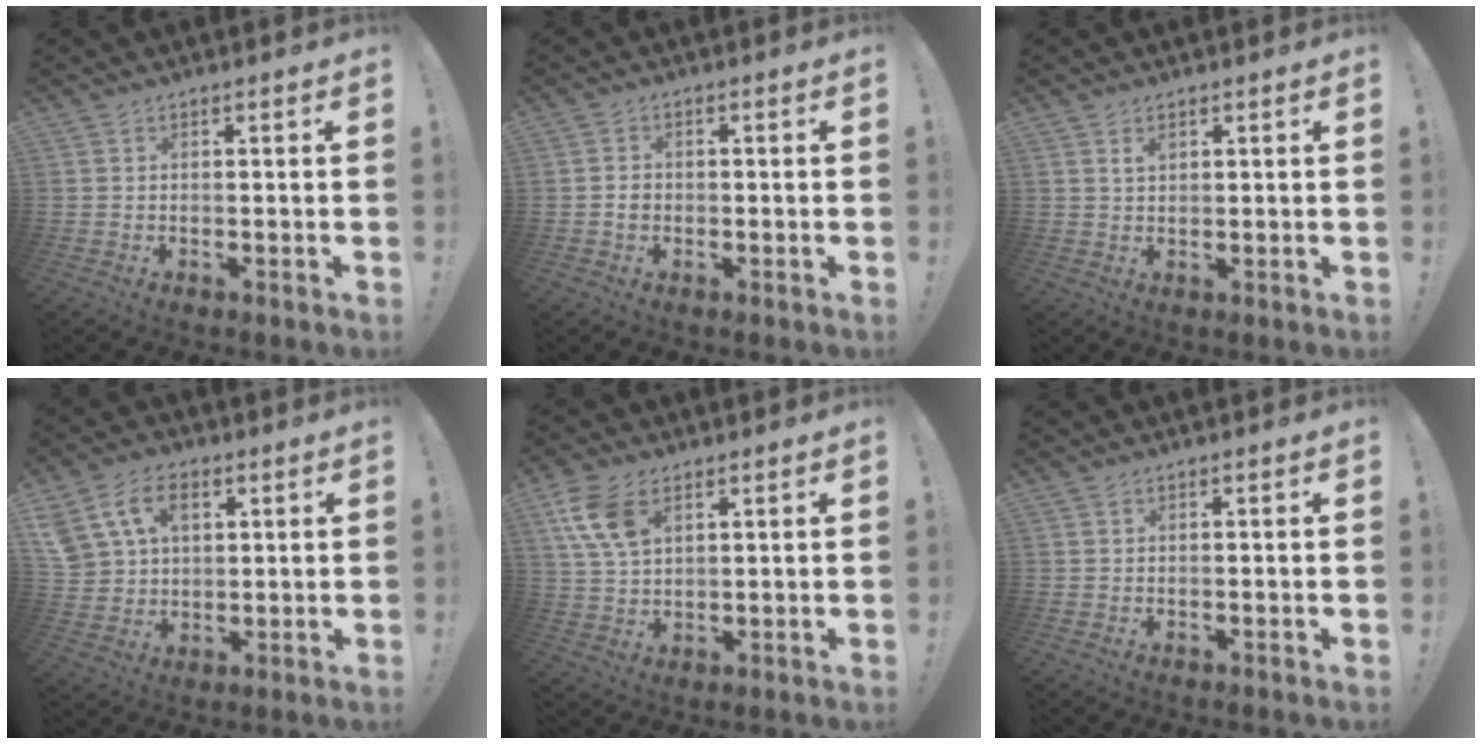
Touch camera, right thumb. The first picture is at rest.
{"total": 2.3, "force": [-0.7, 1.8, 1.2], "torque": [-0.011, 0.003, -0.014]}
{"total": 1.9, "force": [1.1, 1.1, 1.0], "torque": [-0.008, -0.005, 0.019]}
{"total": 14.5, "force": [6.0, 10.1, 8.5], "torque": [-0.159, -0.016, 0.118]}
{"total": 10.5, "force": [4.7, 6.2, 7.0], "torque": [-0.141, -0.007, 0.091]}
{"total": 0.0}